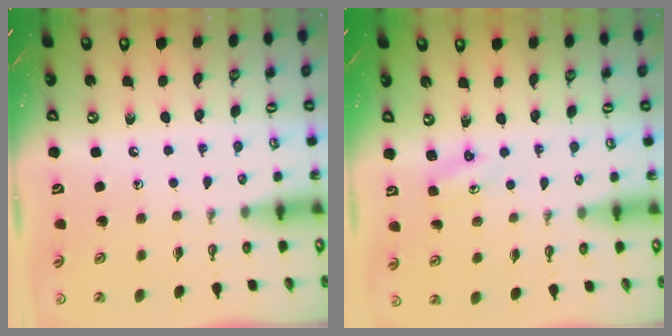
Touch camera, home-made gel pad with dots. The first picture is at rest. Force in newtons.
{"total": 2.5, "press": 2.5, "slide": 0.3}